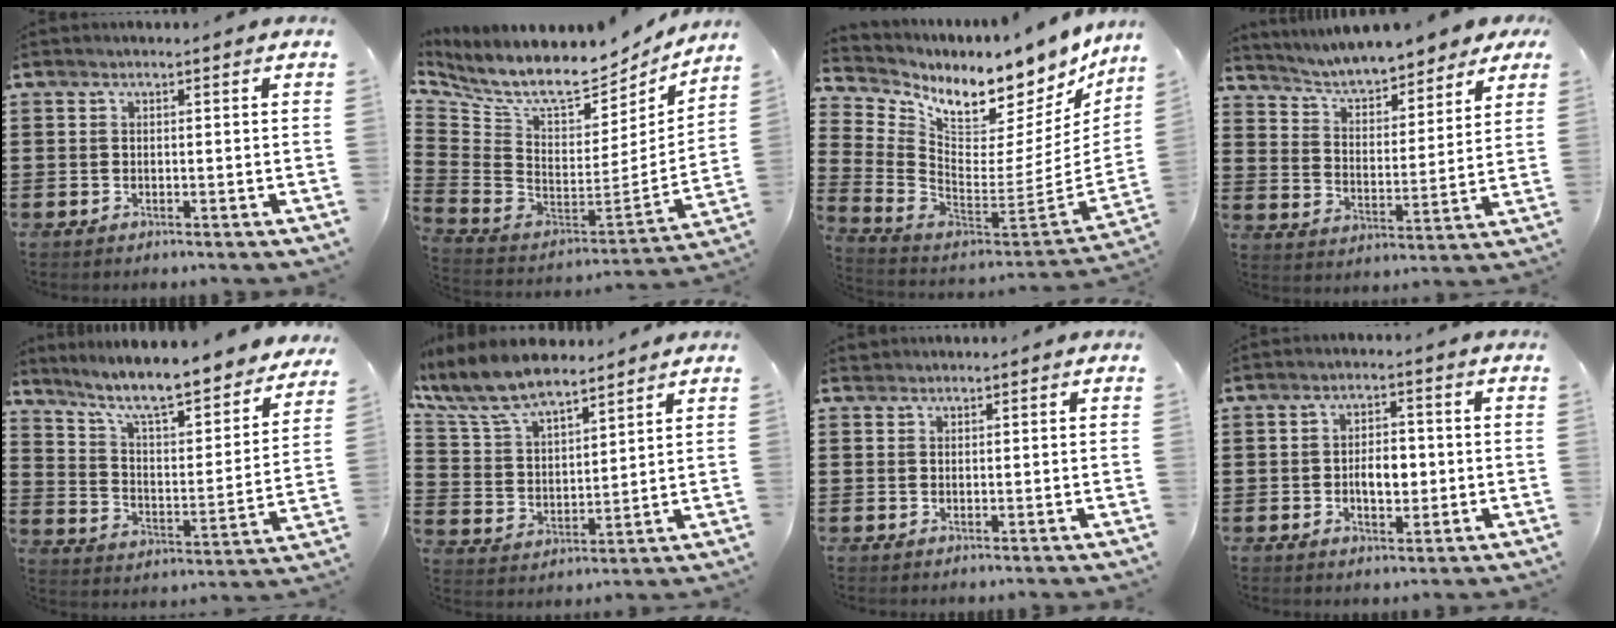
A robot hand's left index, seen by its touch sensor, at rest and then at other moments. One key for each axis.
{"total": 9.0, "fx": 7.4, "fy": 2.1, "fz": 4.6, "tx": -0.114, "ty": -0.065, "tz": 0.128}
{"total": 7.4, "fx": 6.7, "fy": 2.2, "fz": 2.3, "tx": -0.080, "ty": -0.073, "tz": 0.113}
{"total": 5.7, "fx": 5.4, "fy": 0.7, "fz": 1.5, "tx": -0.056, "ty": -0.032, "tz": 0.091}
{"total": 8.4, "fx": 7.1, "fy": 0.8, "fz": 4.4, "tx": -0.106, "ty": -0.057, "tz": 0.114}
{"total": 9.0, "fx": 7.9, "fy": 2.4, "fz": 3.6, "tx": -0.104, "ty": -0.033, "tz": 0.142}
{"total": 0.8, "fx": 0.7, "fy": 0.3, "fz": 0.0, "tx": -0.002, "ty": 0.001, "tz": 0.015}
{"total": 4.4, "fx": -0.5, "fy": 2.4, "fz": 3.6, "tx": -0.054, "ty": 0.000, "tz": -0.016}